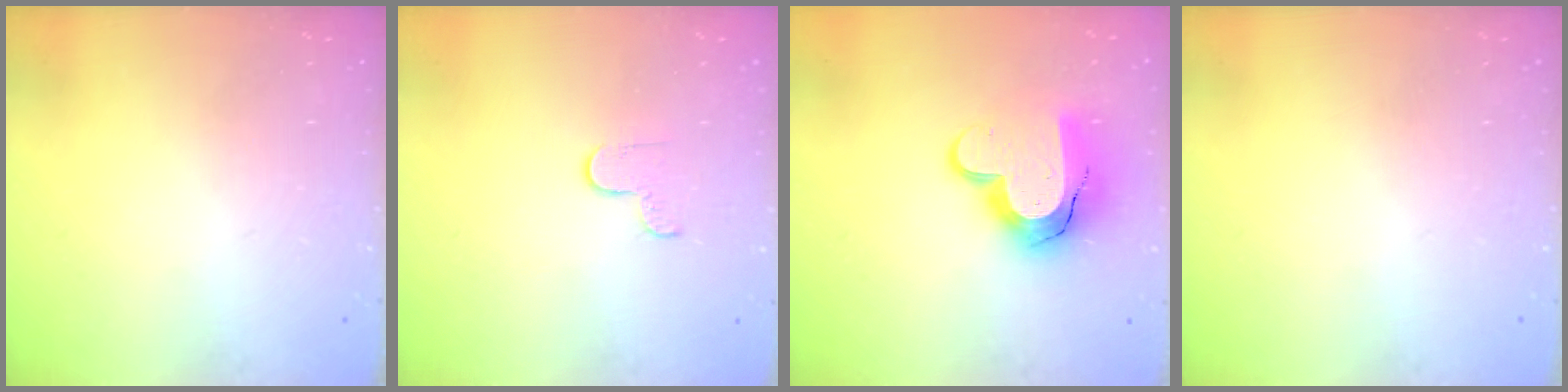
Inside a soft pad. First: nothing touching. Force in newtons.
{"total": 3.0, "press": 3.0, "slide": 0.4}
{"total": 14.2, "press": 14.1, "slide": 1.0}
{"total": 0.0}